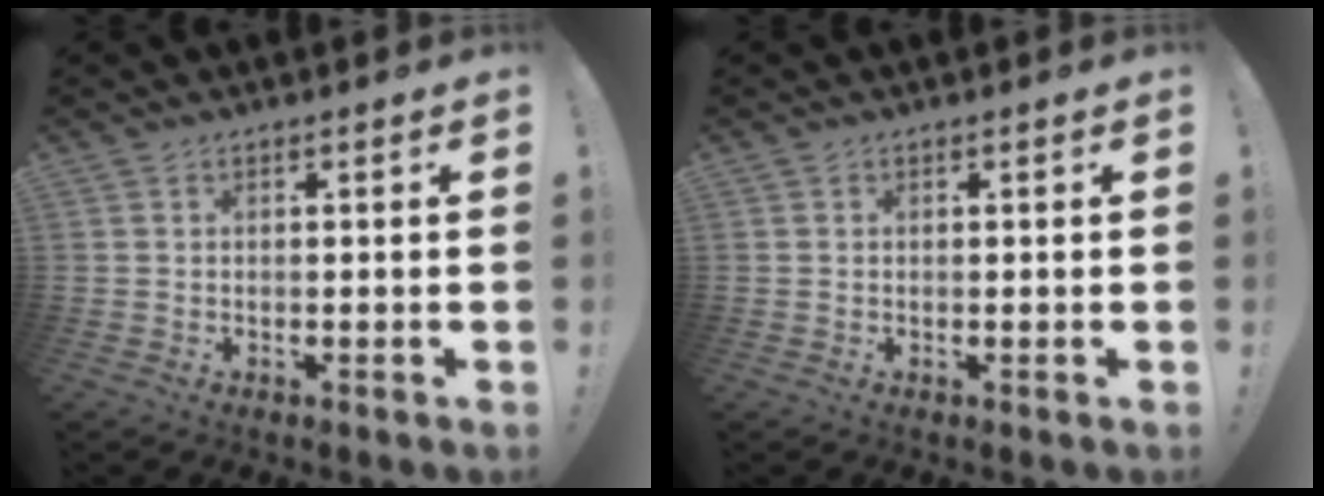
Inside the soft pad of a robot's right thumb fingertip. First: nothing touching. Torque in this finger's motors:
{"motor_torque": [0.12, -0.17, 0.27, -0.25, 0.00]}